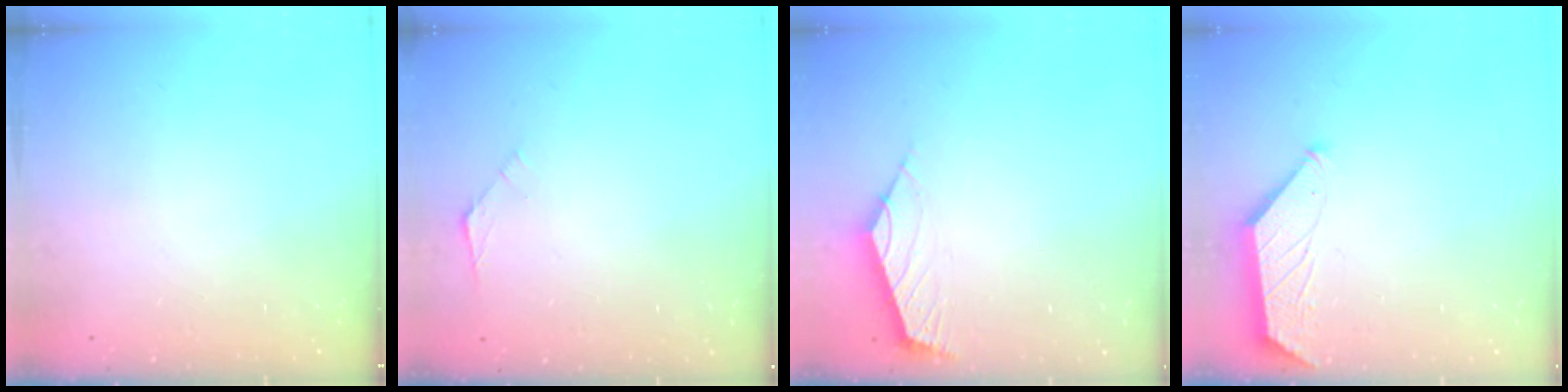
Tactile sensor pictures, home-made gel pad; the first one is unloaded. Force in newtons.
{"total": 2.6, "press": 2.6, "slide": 0.7}
{"total": 2.4, "press": 2.3, "slide": 0.6}
{"total": 1.5, "press": 1.4, "slide": 0.4}